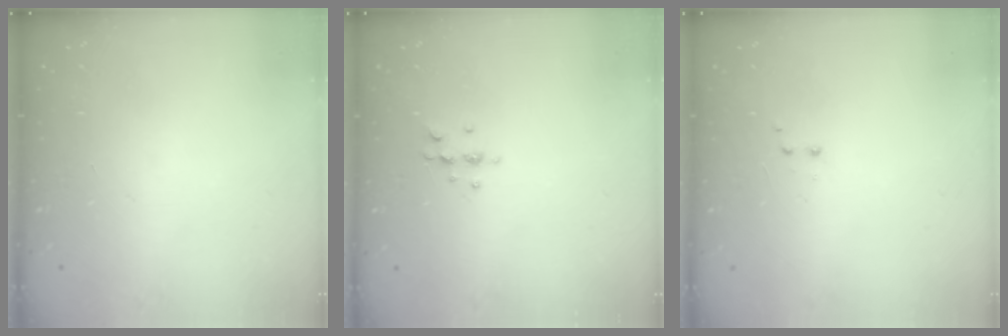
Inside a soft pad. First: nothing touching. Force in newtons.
{"total": 5.6, "press": 5.4, "slide": 1.5}
{"total": 2.0, "press": 1.8, "slide": 0.9}